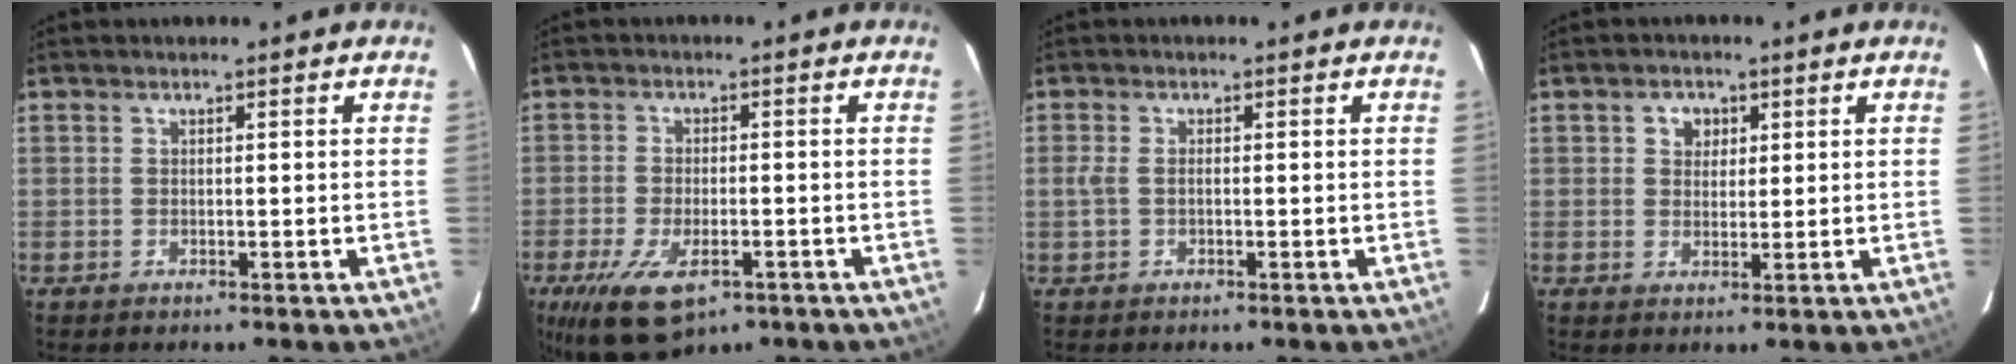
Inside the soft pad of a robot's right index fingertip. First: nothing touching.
{"total": 12.4, "force": [-6.9, 5.7, 8.5], "torque": [-0.188, -0.037, -0.112]}
{"total": 2.2, "force": [-0.3, 1.2, 1.8], "torque": [-0.038, -0.001, -0.006]}
{"total": 3.1, "force": [1.1, 2.7, 1.1], "torque": [-0.012, 0.009, 0.021]}